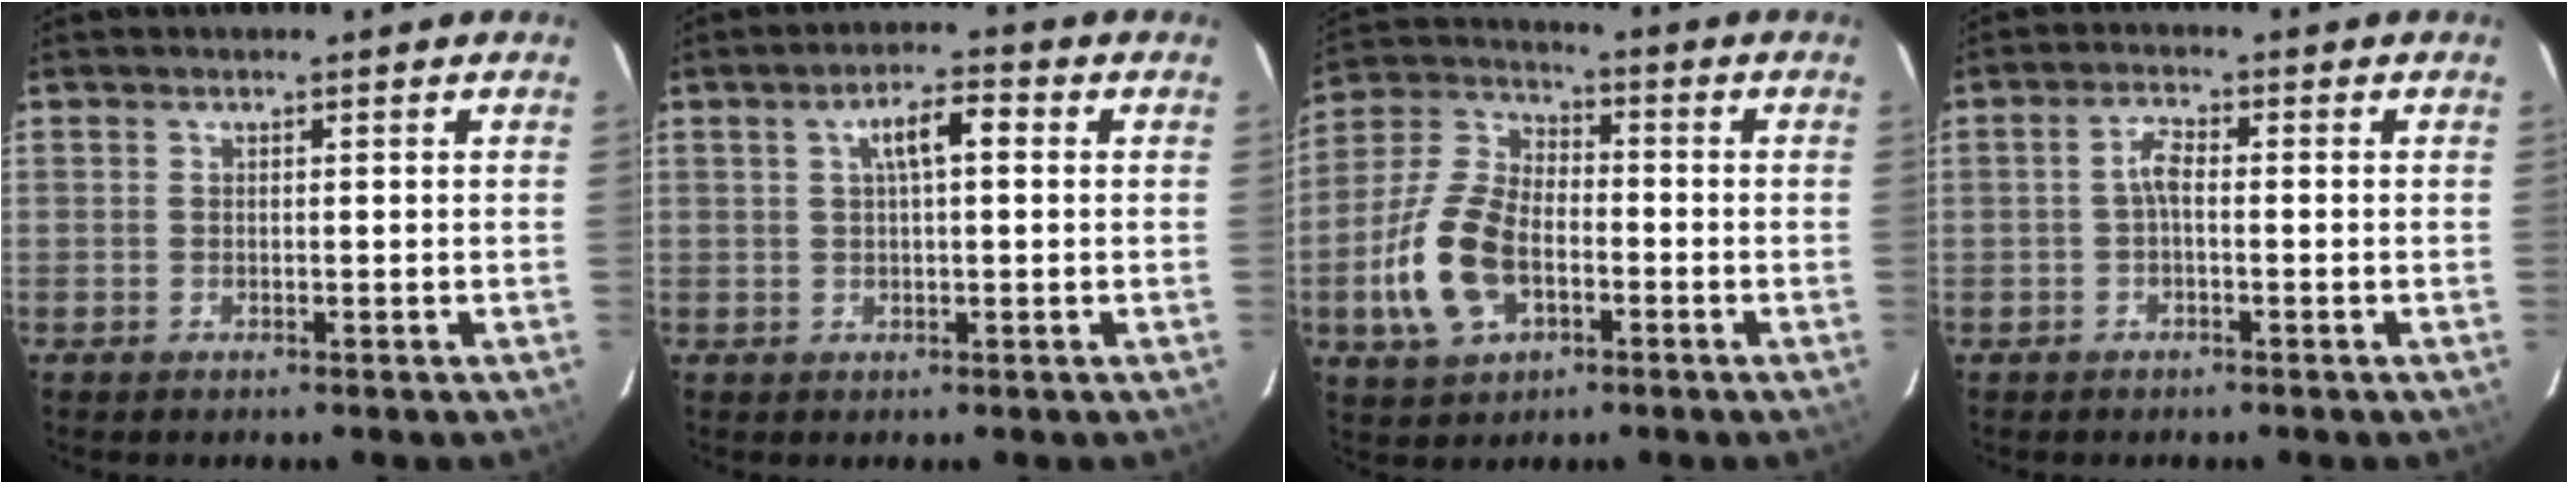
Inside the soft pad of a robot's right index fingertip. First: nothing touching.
{"total": 5.3, "force": [1.3, 1.7, 4.9], "torque": [-0.085, 0.015, 0.024]}
{"total": 14.1, "force": [-4.5, 8.5, 10.4], "torque": [-0.235, 0.010, -0.081]}
{"total": 2.5, "force": [-0.6, 0.9, 2.3], "torque": [-0.049, 0.010, -0.013]}